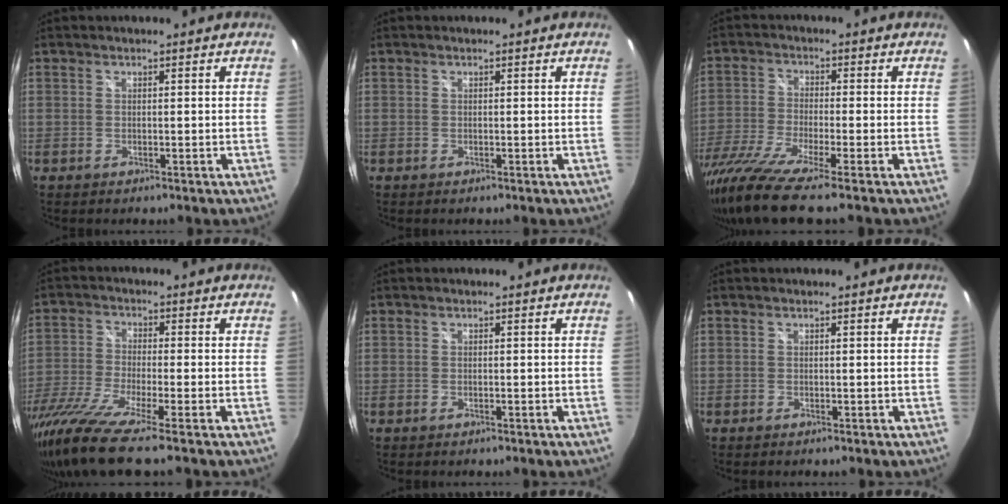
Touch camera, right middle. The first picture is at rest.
{"total": 0.0}
{"total": 11.6, "force": [-9.3, -0.4, 6.9], "torque": [-0.157, -0.038, -0.180]}
{"total": 12.8, "force": [-10.0, -0.4, 8.0], "torque": [-0.179, -0.043, -0.193]}
{"total": 0.0}
{"total": 0.0}